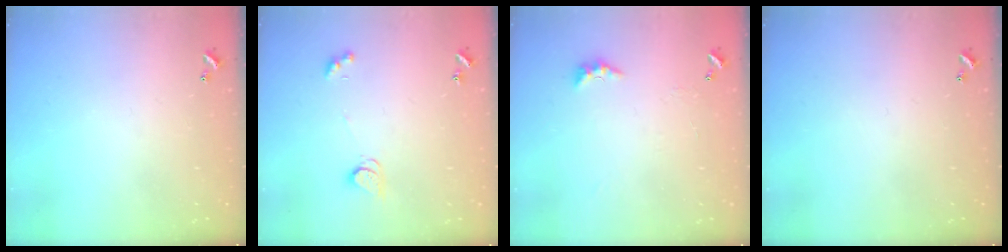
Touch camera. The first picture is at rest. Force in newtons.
{"total": 2.5, "press": 2.4, "slide": 0.3}
{"total": 3.0, "press": 2.9, "slide": 0.7}
{"total": 0.0}